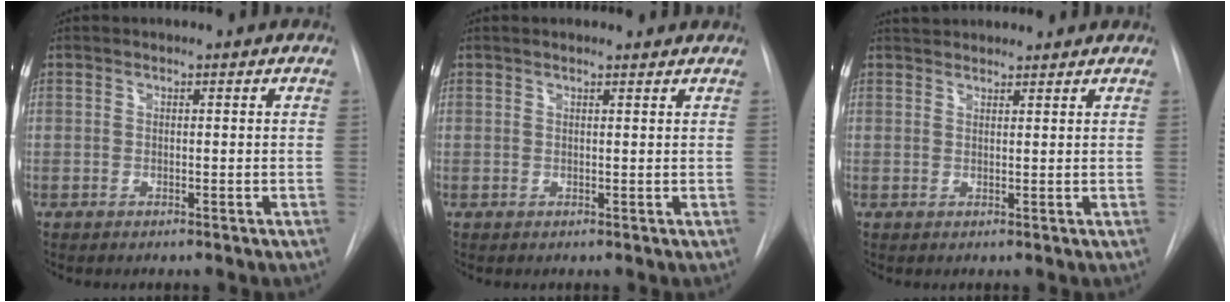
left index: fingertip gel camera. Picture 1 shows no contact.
{"total": 3.2, "force": [2.9, 0.4, 1.2], "torque": [-0.019, 0.020, 0.034]}
{"total": 5.4, "force": [5.1, 1.1, 1.4], "torque": [-0.020, 0.040, 0.074]}